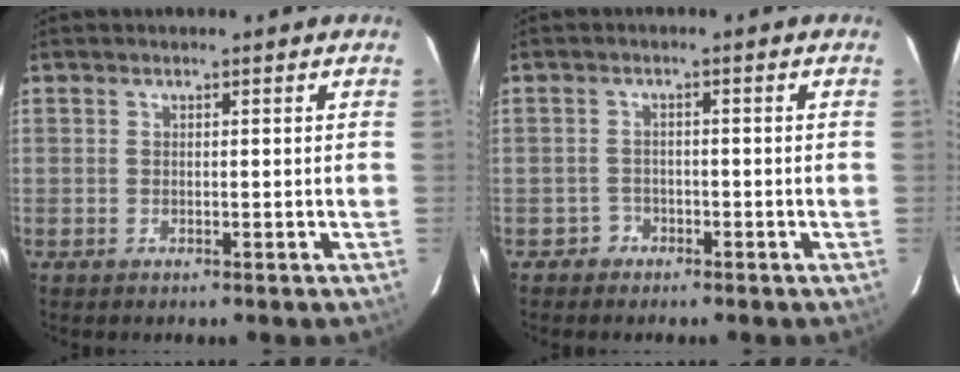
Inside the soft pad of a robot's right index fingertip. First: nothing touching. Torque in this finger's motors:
{"motor_torque": [-0.05, -0.10, 0.04, 0.00]}